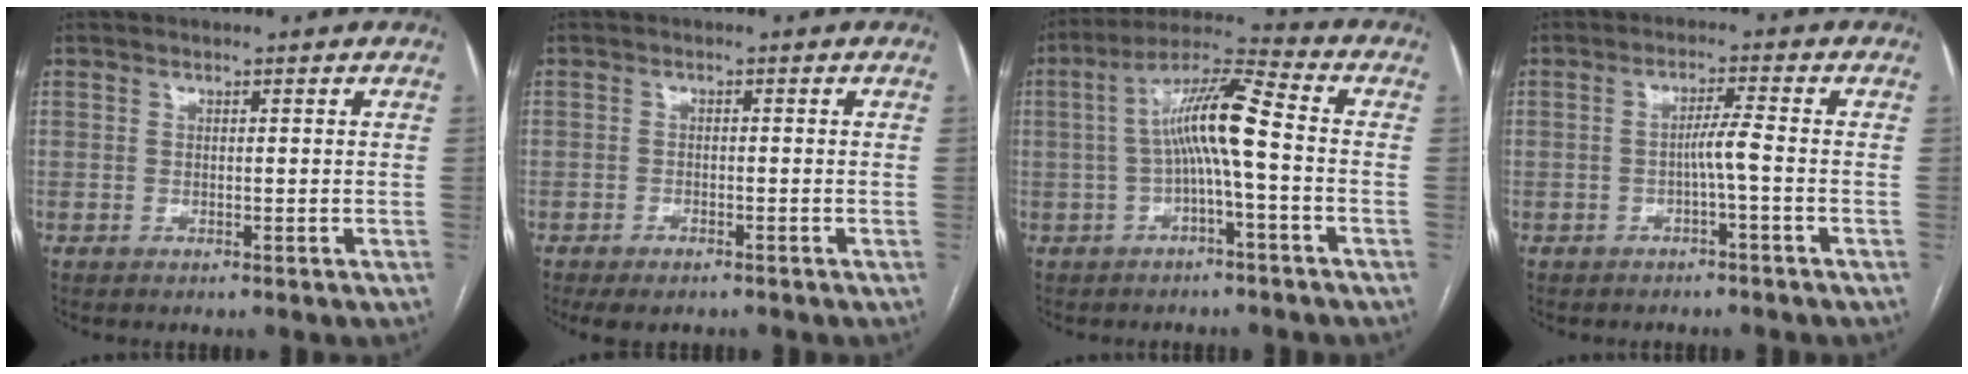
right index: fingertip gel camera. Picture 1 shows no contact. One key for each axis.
{"total": 3.3, "fx": -2.4, "fy": 1.3, "fz": 1.8, "tx": -0.029, "ty": -0.004, "tz": -0.034}
{"total": 9.6, "fx": -0.7, "fy": 0.5, "fz": 9.5, "tx": -0.174, "ty": 0.032, "tz": -0.018}
{"total": 3.0, "fx": -1.1, "fy": -0.5, "fz": 2.8, "tx": -0.045, "ty": 0.004, "tz": -0.020}